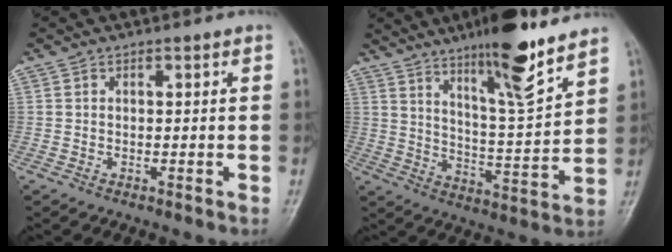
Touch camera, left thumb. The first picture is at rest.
{"total": 15.0, "force": [10.9, 2.3, 10.1], "torque": [-0.147, -0.071, 0.181]}